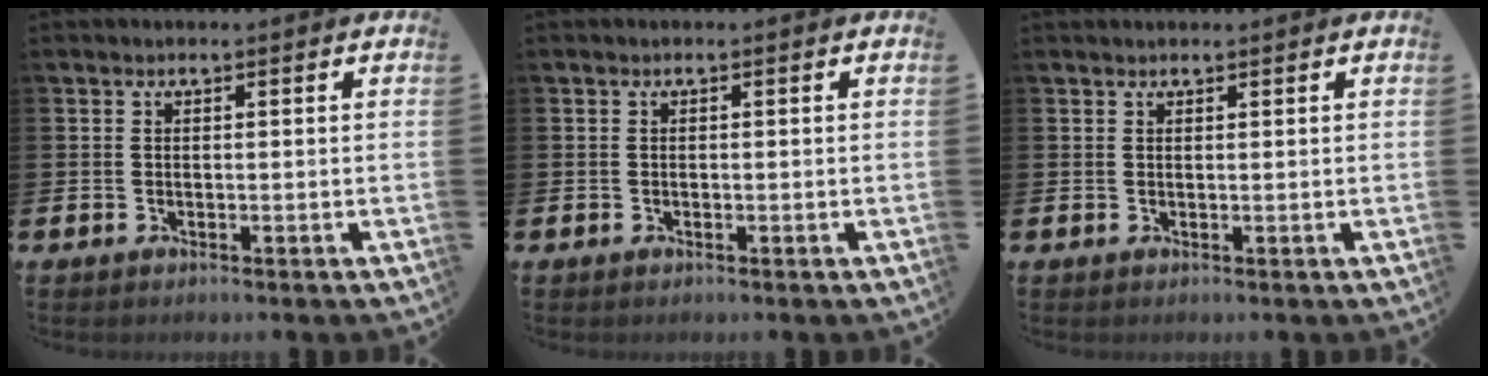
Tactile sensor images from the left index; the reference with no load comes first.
{"total": 0.0}
{"total": 0.6, "force": [0.6, 0.0, 0.1], "torque": [0.010, -0.005, 0.008]}